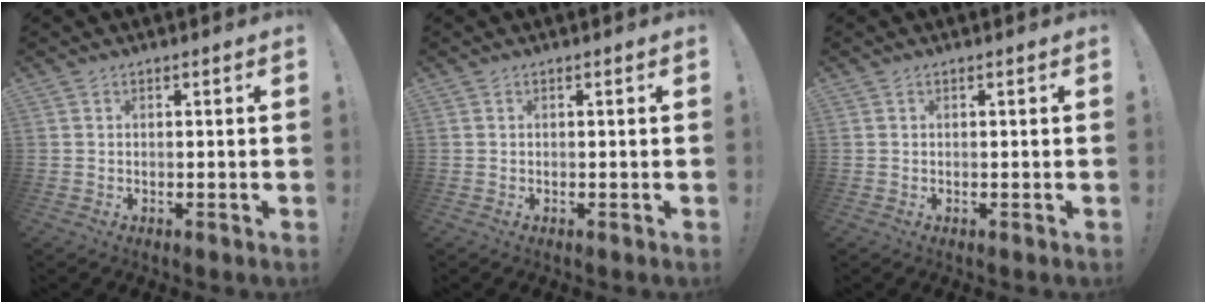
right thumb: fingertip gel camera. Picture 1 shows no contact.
{"total": 0.0}
{"total": 0.0}